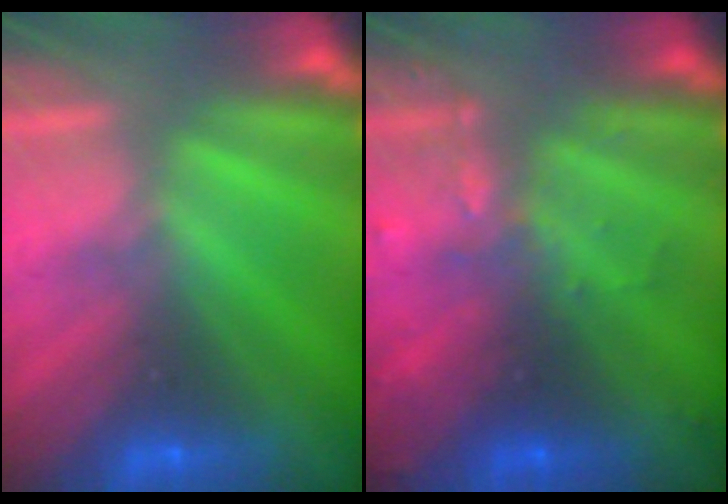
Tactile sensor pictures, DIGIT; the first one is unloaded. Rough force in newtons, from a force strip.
{"total": 2.9}